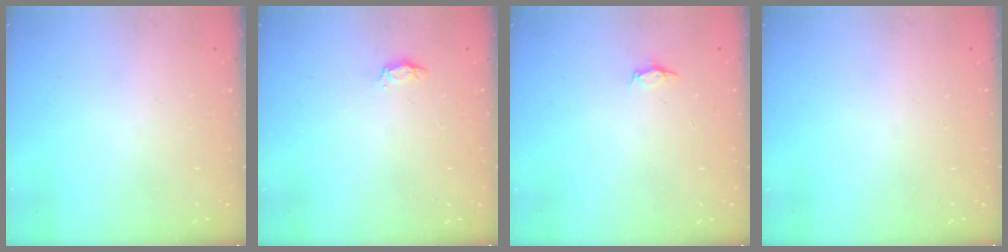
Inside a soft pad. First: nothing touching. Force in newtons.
{"total": 3.0, "press": 3.0, "slide": 0.4}
{"total": 2.8, "press": 2.8, "slide": 0.3}
{"total": 0.0}